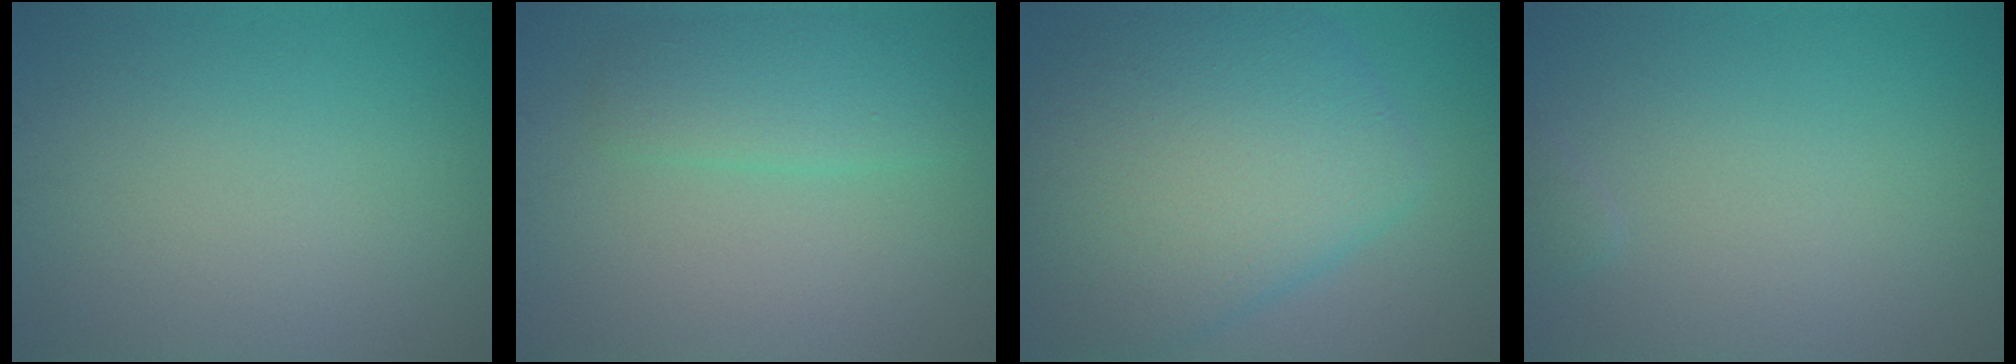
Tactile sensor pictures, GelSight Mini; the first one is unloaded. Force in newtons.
{"total": 3.3, "press": 3.3, "slide": 0.1}
{"total": 10.0, "press": 10.0, "slide": 0.4}
{"total": 0.6, "press": 0.6, "slide": 0.1}